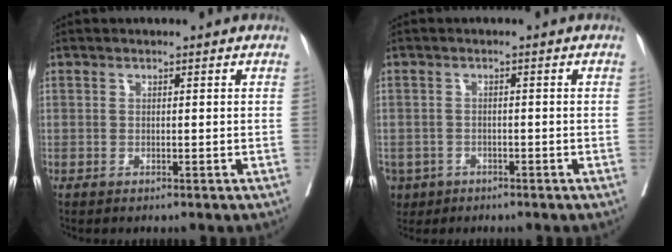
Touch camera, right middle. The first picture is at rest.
{"total": 4.2, "force": [-2.6, 3.2, 0.9], "torque": [-0.016, 0.003, -0.041]}